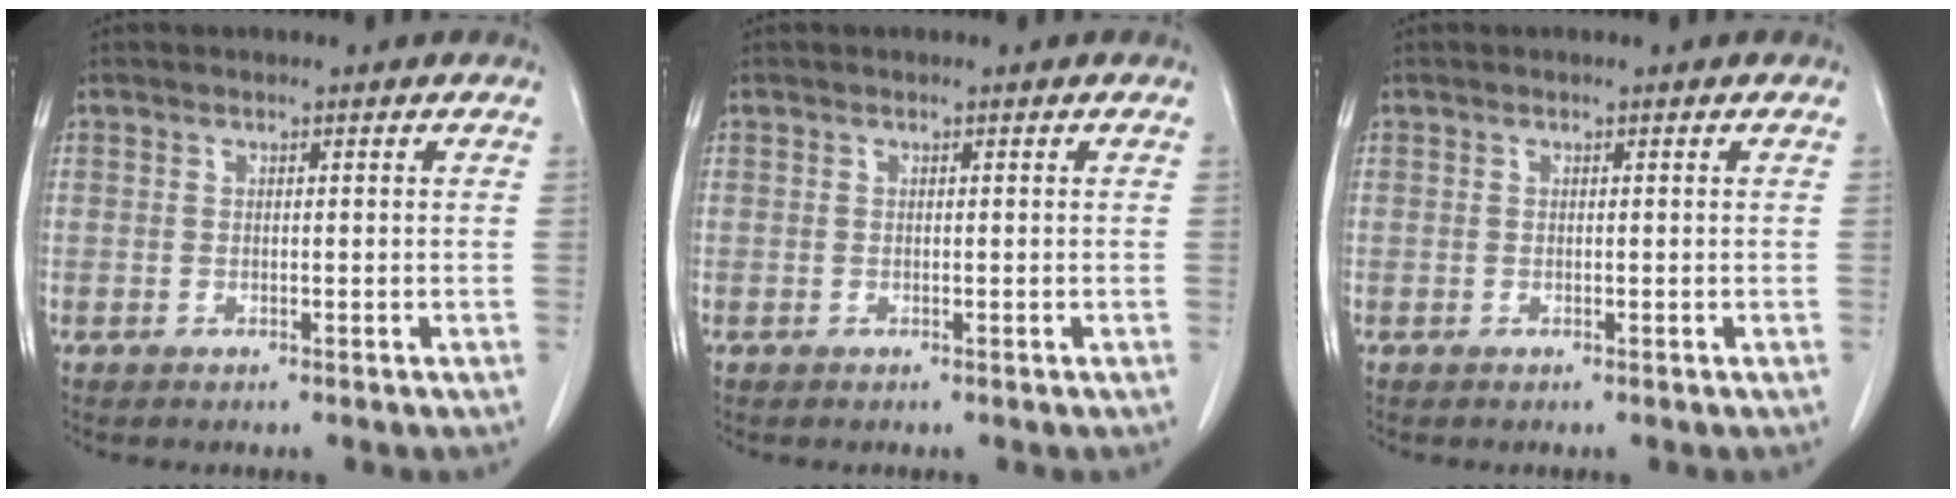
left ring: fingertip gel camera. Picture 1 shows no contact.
{"total": 0.0}
{"total": 0.0}